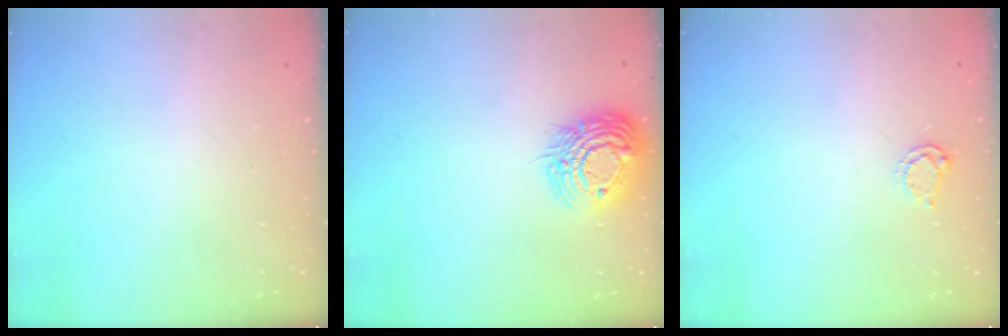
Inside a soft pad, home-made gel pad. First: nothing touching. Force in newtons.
{"total": 15.3, "press": 15.2, "slide": 1.3}
{"total": 3.7, "press": 3.7, "slide": 0.5}